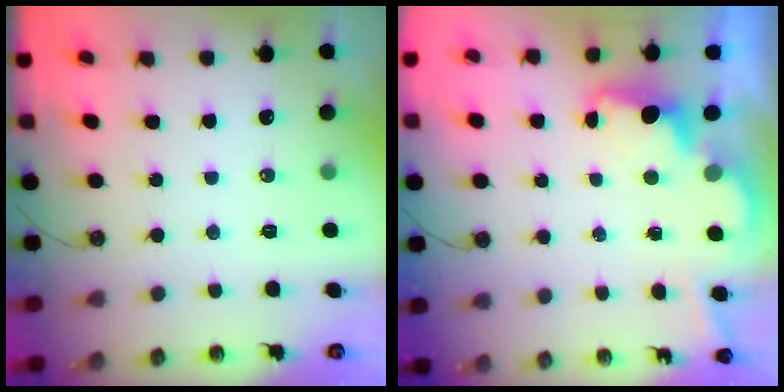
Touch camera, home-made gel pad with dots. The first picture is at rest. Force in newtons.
{"total": 3.4, "press": 3.3, "slide": 0.8}